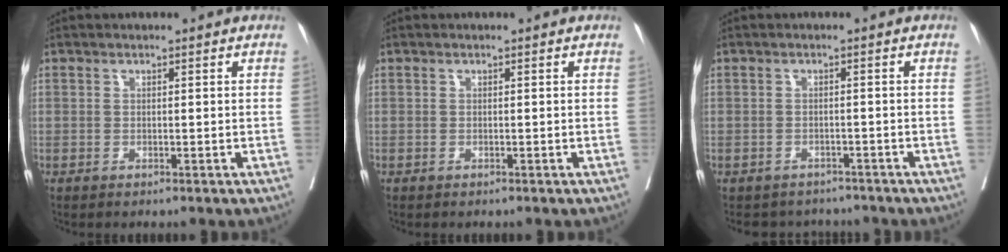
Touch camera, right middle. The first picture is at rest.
{"total": 0.0}
{"total": 4.6, "force": [-4.3, 1.6, -0.3], "torque": [0.008, 0.007, -0.054]}